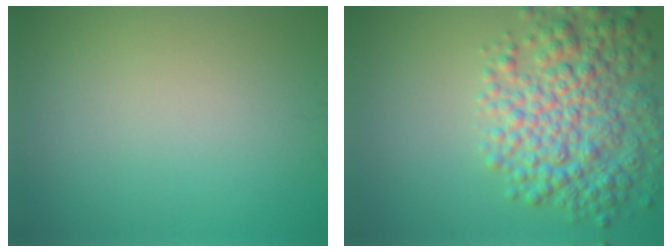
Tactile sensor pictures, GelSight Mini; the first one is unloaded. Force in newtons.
{"total": 7.6, "press": 7.6, "slide": 0.2}